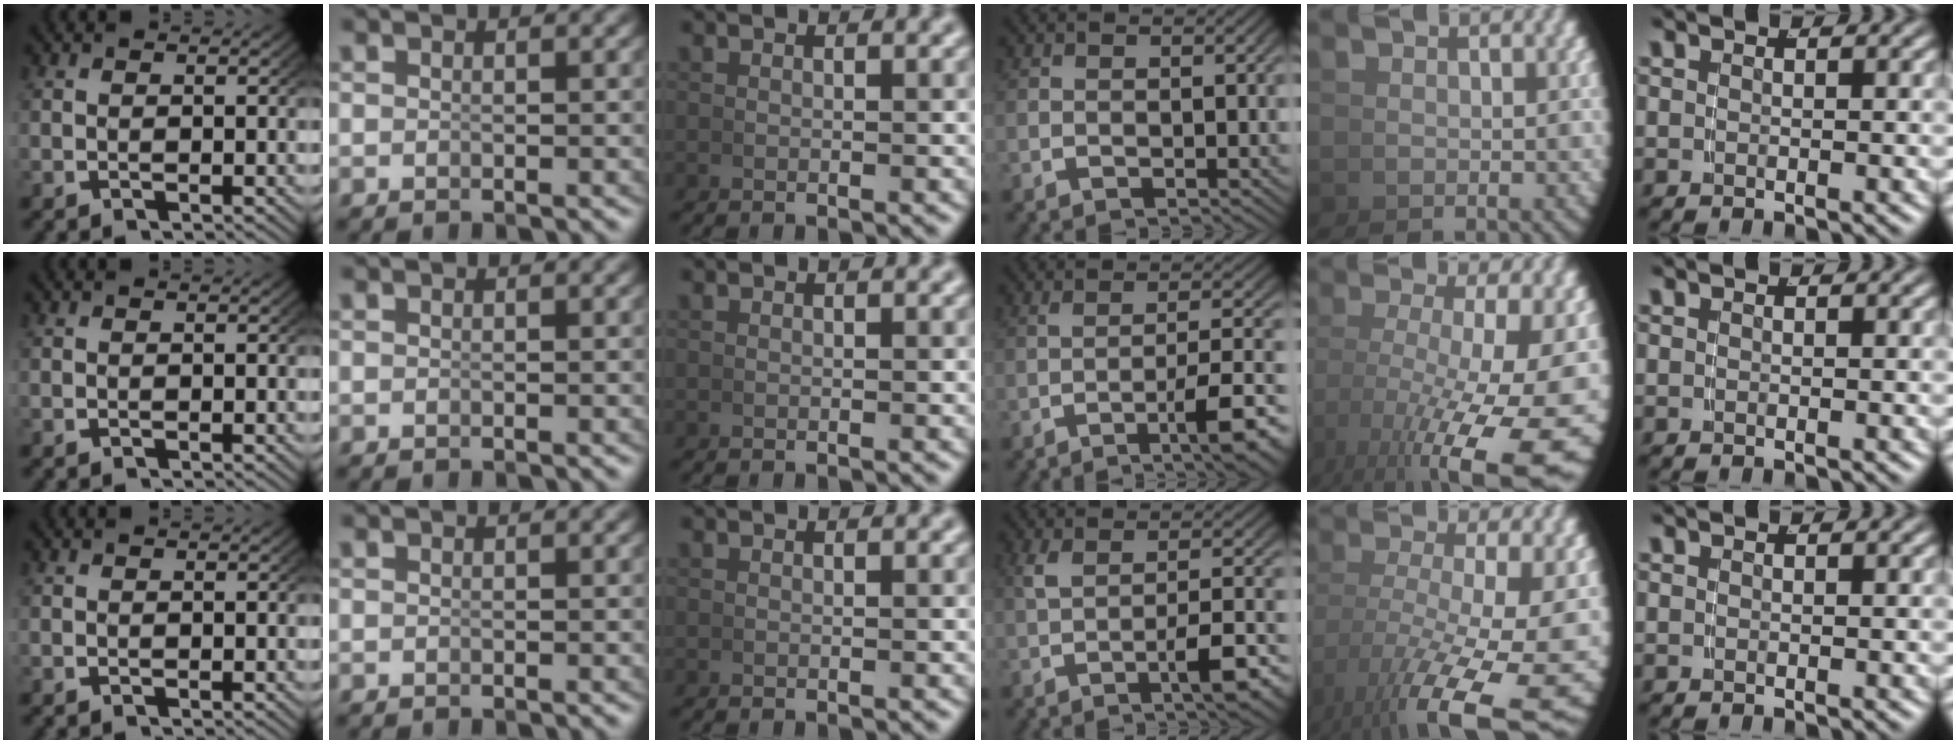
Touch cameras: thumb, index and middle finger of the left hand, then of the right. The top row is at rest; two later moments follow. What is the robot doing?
{"motion": "lift_and_place", "object": "cup"}